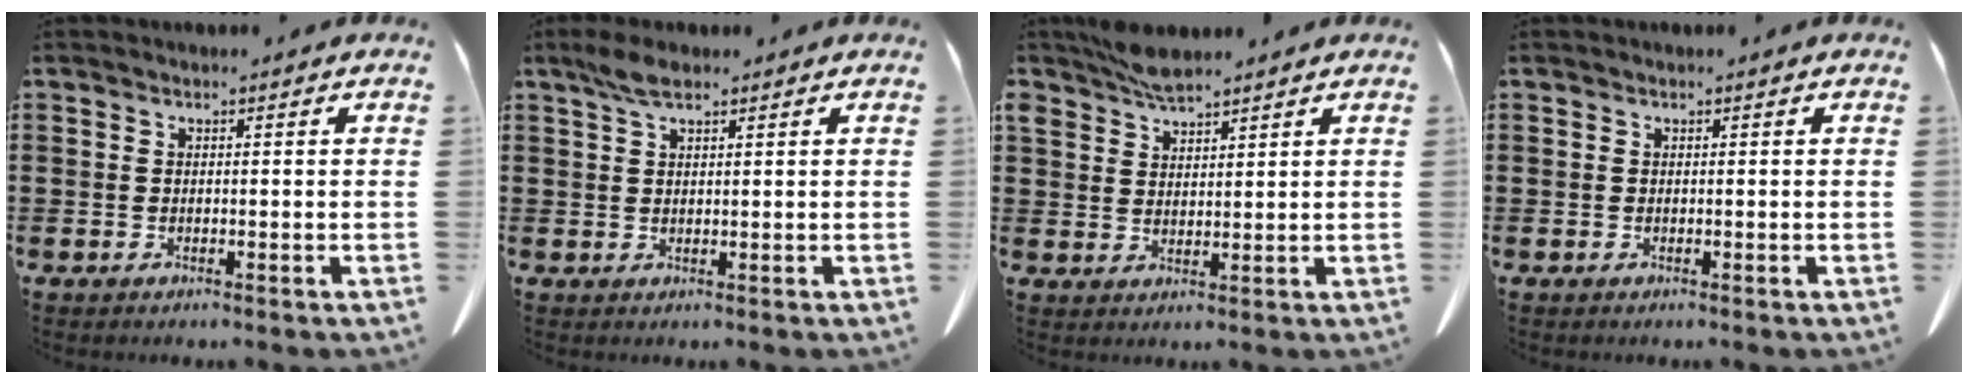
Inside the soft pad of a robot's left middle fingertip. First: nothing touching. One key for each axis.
{"total": 3.4, "fx": 2.1, "fy": 1.1, "fz": 2.5, "tx": -0.055, "ty": 0.004, "tz": 0.038}
{"total": 3.9, "fx": 3.6, "fy": 1.2, "fz": 1.0, "tx": -0.031, "ty": -0.005, "tz": 0.071}
{"total": 0.0}